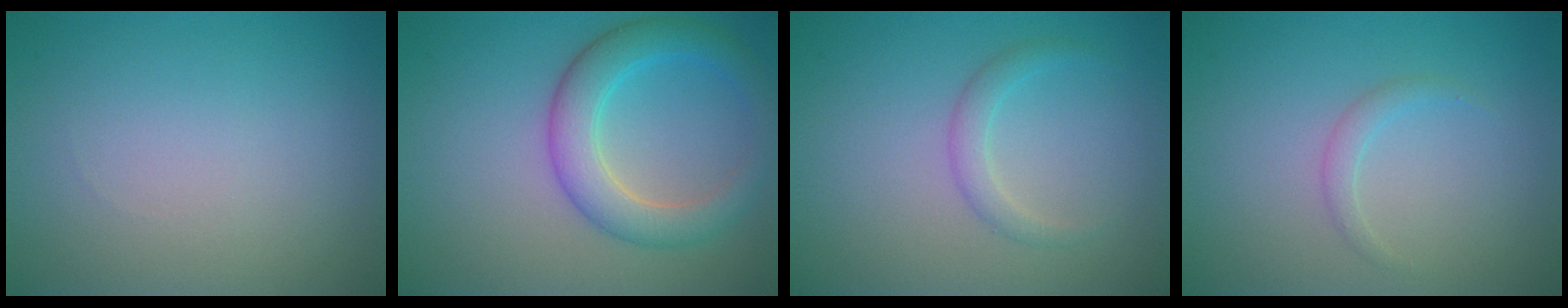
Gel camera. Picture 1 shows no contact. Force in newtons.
{"total": 4.8, "press": 4.8, "slide": 0.1}
{"total": 1.6, "press": 1.6, "slide": 0.0}
{"total": 1.1, "press": 1.1, "slide": 0.1}